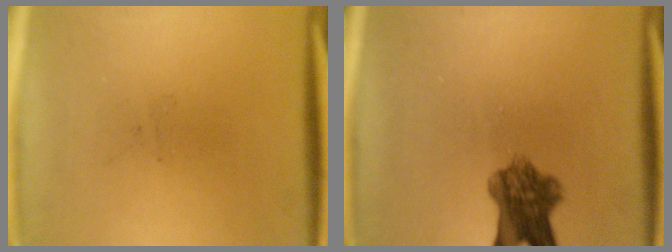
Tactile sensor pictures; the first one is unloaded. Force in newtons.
{"total": 7.2}